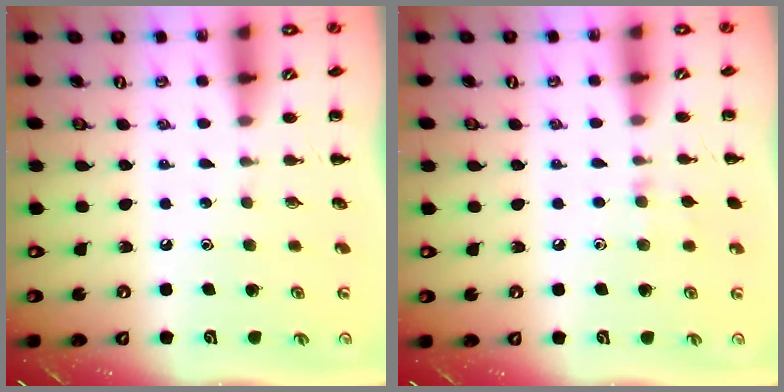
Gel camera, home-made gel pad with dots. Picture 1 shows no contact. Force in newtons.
{"total": 5.4, "press": 5.1, "slide": 1.6}